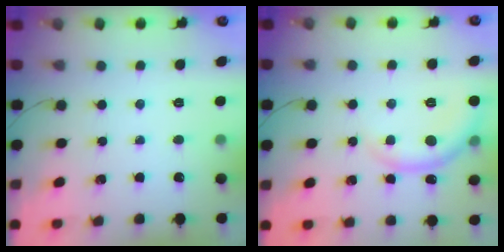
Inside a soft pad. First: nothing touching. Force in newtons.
{"total": 6.4, "press": 6.3, "slide": 0.8}